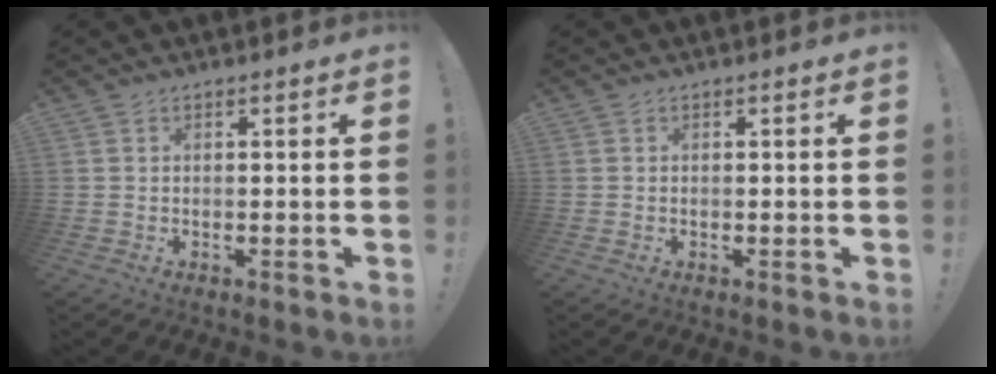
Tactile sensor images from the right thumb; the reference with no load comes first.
{"total": 0.0}